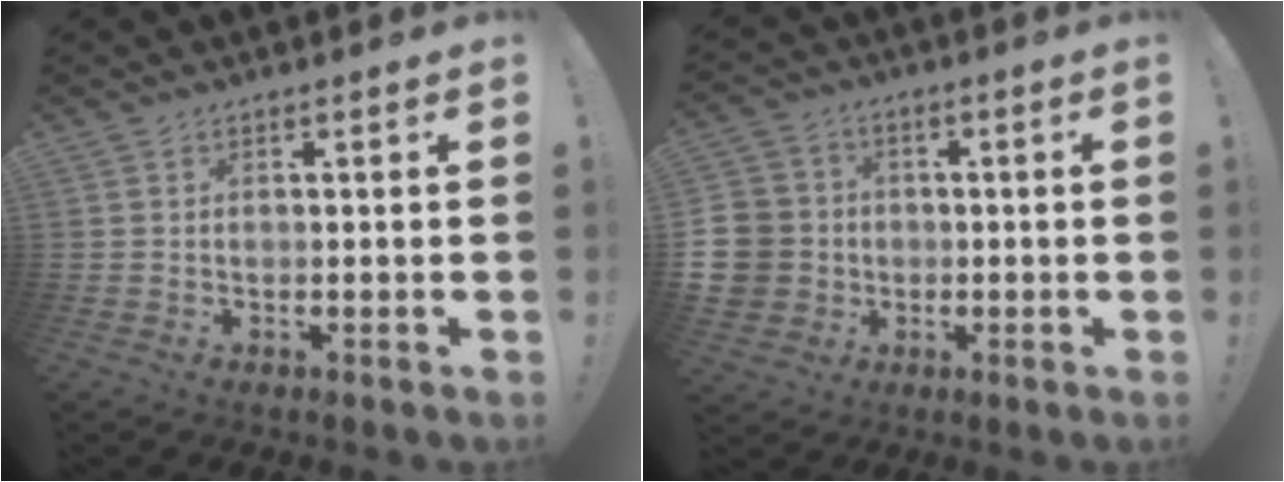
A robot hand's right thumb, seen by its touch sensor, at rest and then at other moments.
{"total": 10.6, "force": [-1.2, 10.0, 3.5], "torque": [-0.075, 0.015, -0.014]}